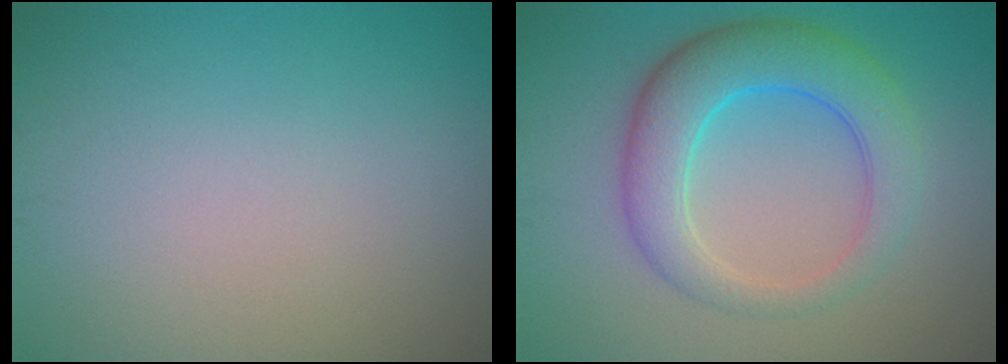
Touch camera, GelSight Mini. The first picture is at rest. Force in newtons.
{"total": 6.5, "press": 6.5, "slide": 0.2}